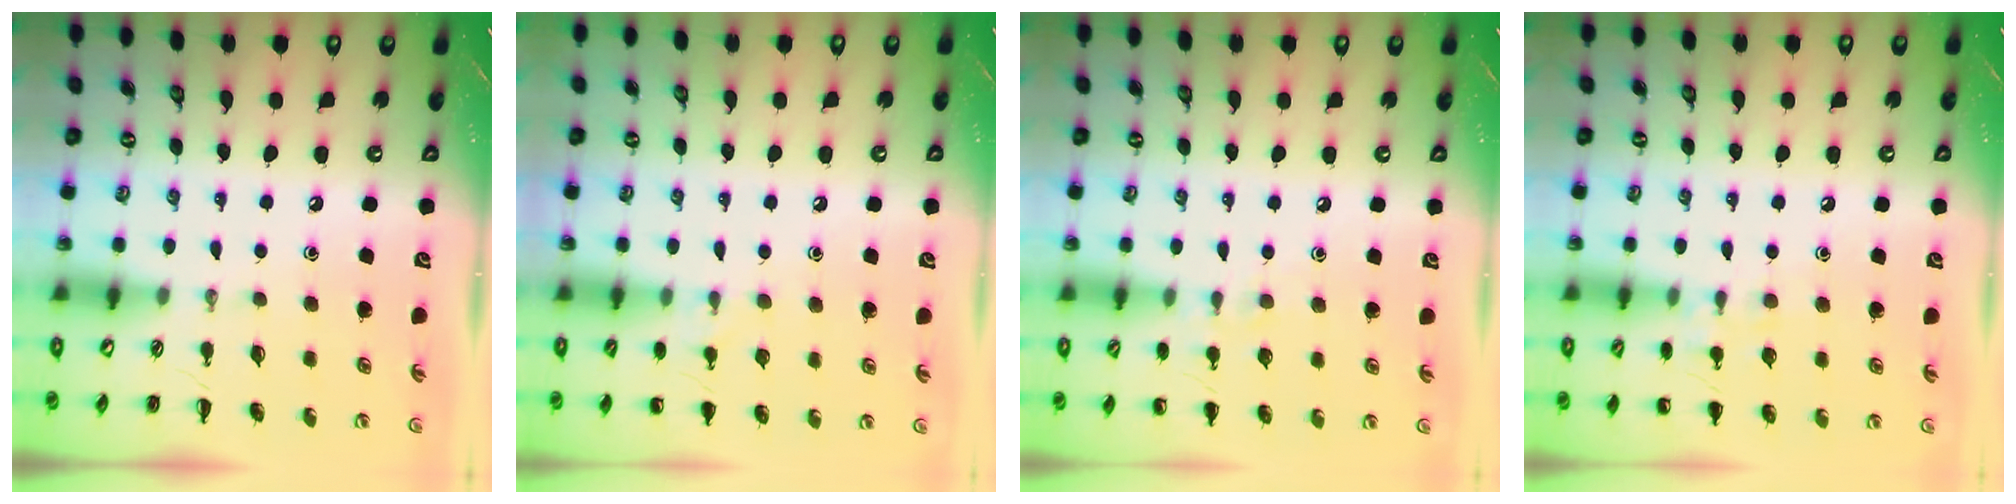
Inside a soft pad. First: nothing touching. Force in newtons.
{"total": 5.3, "press": 5.1, "slide": 1.4}
{"total": 5.9, "press": 5.6, "slide": 1.8}
{"total": 7.4, "press": 7.1, "slide": 2.1}